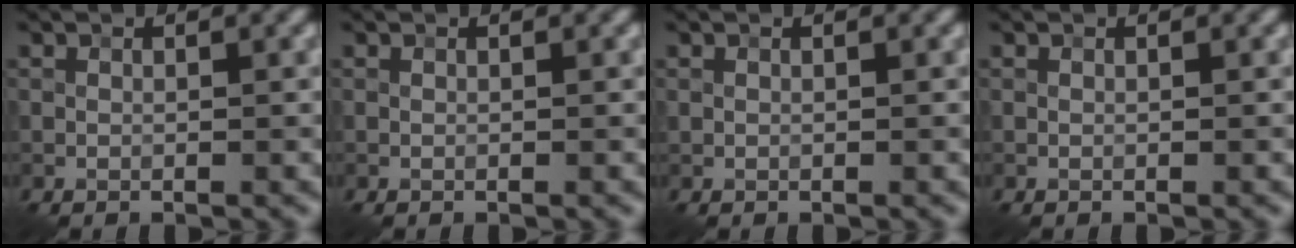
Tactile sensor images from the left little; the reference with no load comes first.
{"total": 0.0}
{"total": 0.0}
{"total": 0.0}